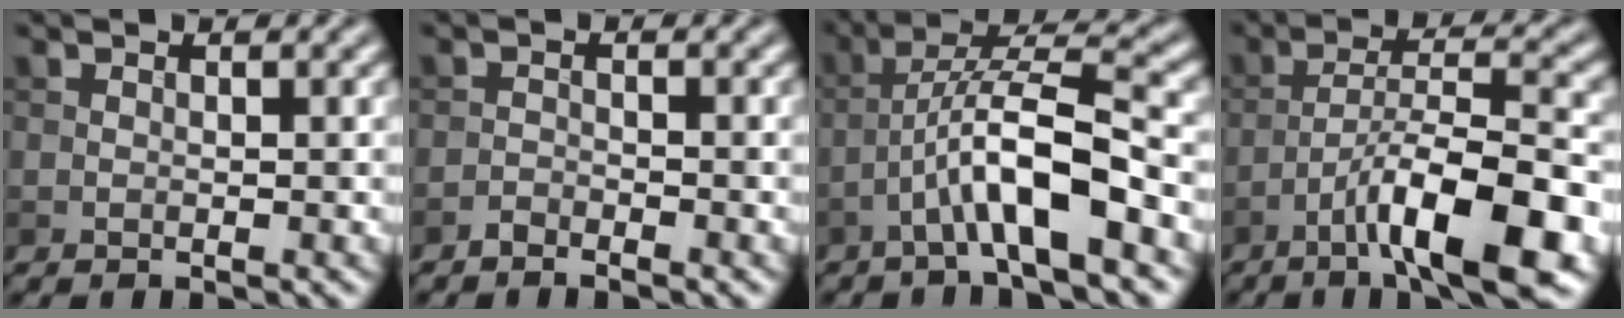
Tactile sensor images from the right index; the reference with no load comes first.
{"total": 1.1, "force": [-1.0, 0.2, 0.4], "torque": [-0.005, 0.003, -0.023]}
{"total": 7.0, "force": [-3.0, 1.3, 6.2], "torque": [-0.111, 0.024, -0.055]}
{"total": 10.0, "force": [-5.2, 2.2, 8.3], "torque": [-0.132, 0.016, -0.084]}